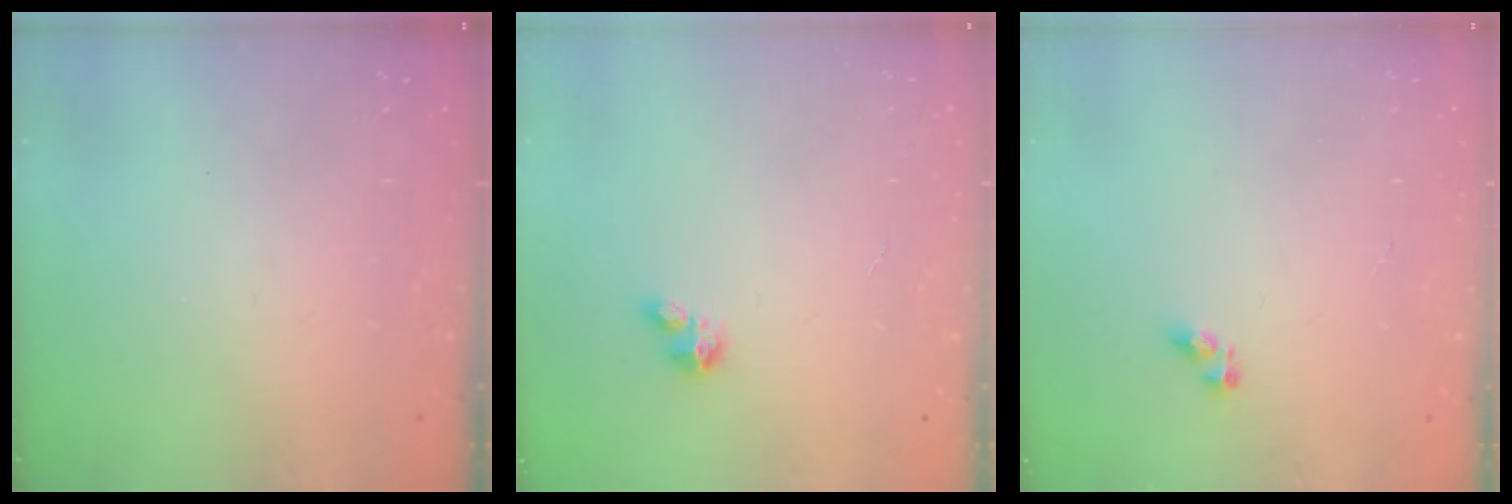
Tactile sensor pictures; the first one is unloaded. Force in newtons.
{"total": 2.8, "press": 2.8, "slide": 0.2}
{"total": 3.9, "press": 3.8, "slide": 0.4}